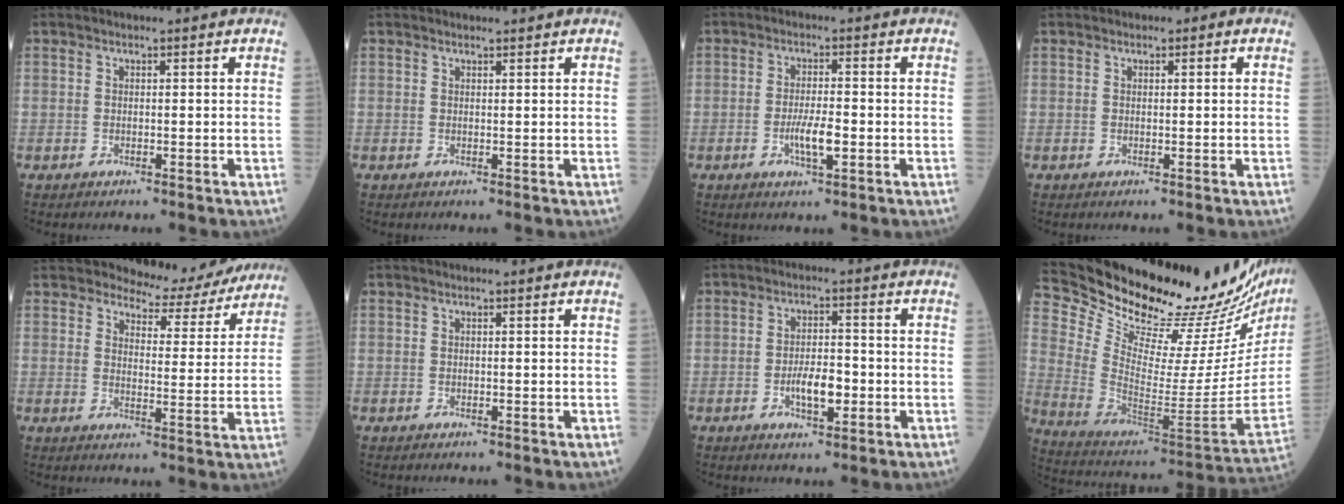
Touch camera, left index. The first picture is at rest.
{"total": 0.9, "force": [0.9, 0.1, 0.1], "torque": [-0.008, 0.004, 0.015]}
{"total": 4.3, "force": [-1.3, 0.8, 4.1], "torque": [-0.081, -0.002, -0.022]}
{"total": 0.8, "force": [0.2, 0.7, 0.4], "torque": [-0.005, 0.006, 0.000]}
{"total": 9.9, "force": [9.5, 2.5, 1.2], "torque": [-0.008, -0.018, 0.111]}
{"total": 0.0}
{"total": 5.1, "force": [-1.5, 1.9, 4.5], "torque": [-0.083, 0.001, -0.026]}
{"total": 31.7, "force": [28.8, 3.3, 12.9], "torque": [-0.220, -0.132, 0.400]}